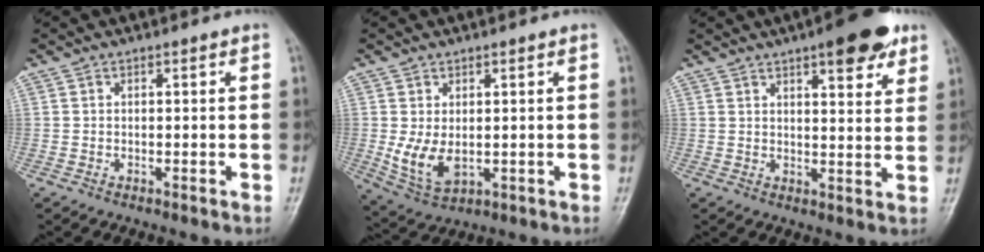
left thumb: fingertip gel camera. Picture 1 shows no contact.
{"total": 7.1, "force": [0.5, 4.3, 5.6], "torque": [-0.102, -0.016, 0.025]}
{"total": 10.5, "force": [6.3, 3.4, 7.7], "torque": [-0.078, -0.026, 0.081]}